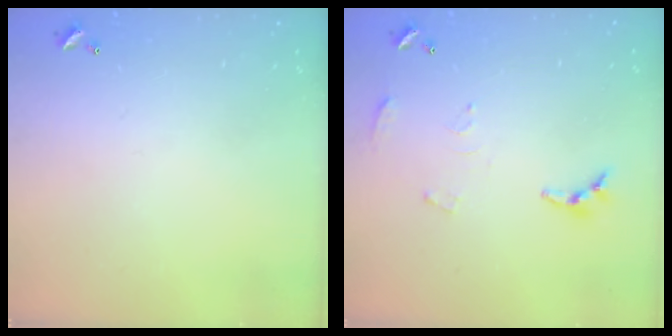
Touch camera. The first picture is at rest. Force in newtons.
{"total": 6.2, "press": 6.2, "slide": 0.5}